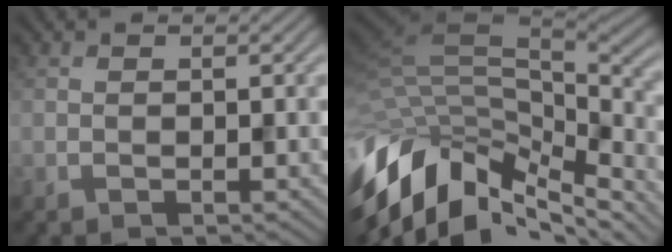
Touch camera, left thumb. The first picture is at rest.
{"total": 16.0, "force": [-8.0, 8.7, 10.8], "torque": [-0.249, -0.007, -0.126]}